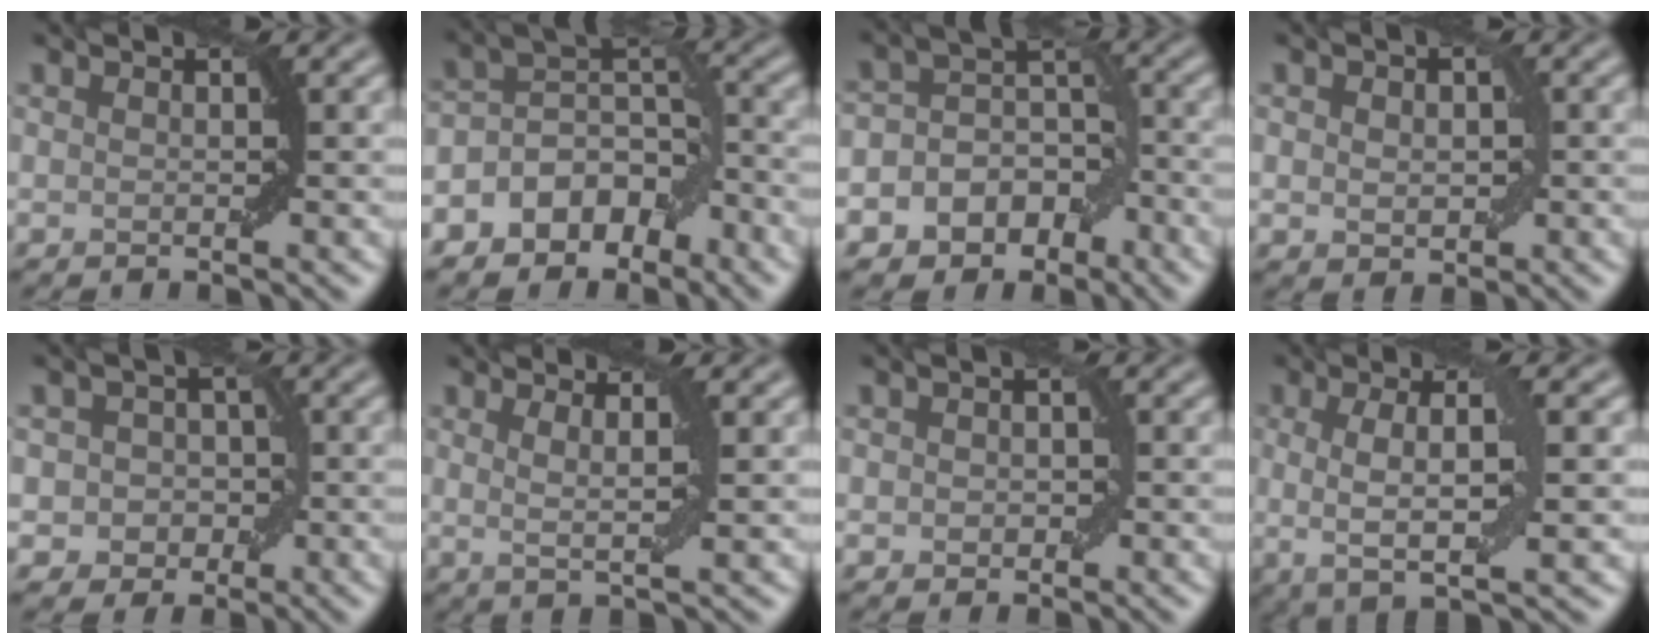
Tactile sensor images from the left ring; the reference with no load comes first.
{"total": 6.3, "force": [-3.6, 4.0, 3.3], "torque": [-0.032, 0.017, -0.074]}
{"total": 8.6, "force": [-4.4, 6.9, 2.9], "torque": [-0.028, 0.010, -0.085]}
{"total": 2.3, "force": [0.1, 1.8, 1.5], "torque": [-0.015, 0.001, 0.003]}
{"total": 3.3, "force": [-0.4, 3.1, 1.2], "torque": [0.008, 0.009, -0.021]}
{"total": 2.4, "force": [0.9, 0.4, 2.1], "torque": [-0.035, -0.004, 0.015]}
{"total": 1.5, "force": [-0.2, 1.2, 0.8], "torque": [-0.006, 0.000, -0.003]}
{"total": 5.6, "force": [0.0, 1.4, 5.4], "torque": [-0.088, 0.002, -0.004]}